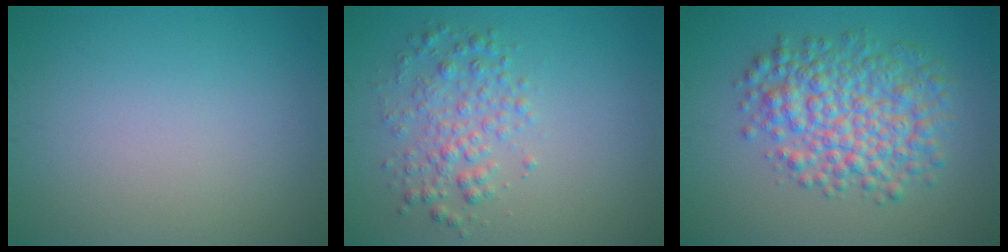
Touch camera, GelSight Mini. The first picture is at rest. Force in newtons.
{"total": 3.0, "press": 3.0, "slide": 0.0}
{"total": 6.7, "press": 6.7, "slide": 0.1}